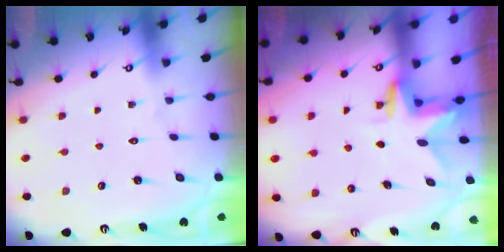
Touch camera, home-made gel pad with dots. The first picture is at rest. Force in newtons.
{"total": 3.1, "press": 3.1, "slide": 0.2}